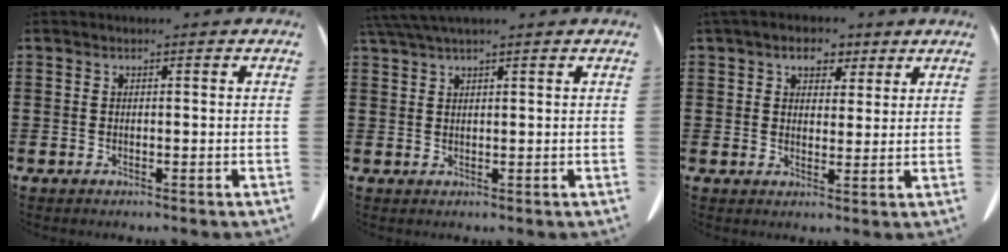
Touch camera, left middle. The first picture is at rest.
{"total": 2.7, "force": [2.1, 0.1, 1.7], "torque": [-0.038, 0.002, 0.041]}
{"total": 4.6, "force": [3.1, 3.1, 1.6], "torque": [-0.034, 0.007, 0.050]}